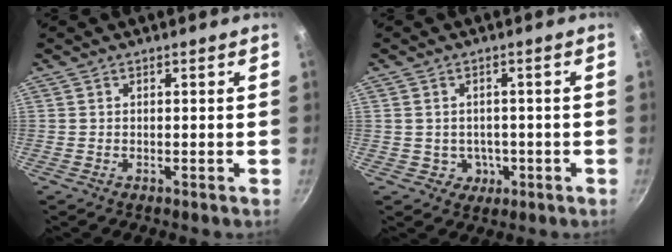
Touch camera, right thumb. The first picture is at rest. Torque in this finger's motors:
{"motor_torque": [-0.59, 0.04, -0.27, -0.33, 0.04]}